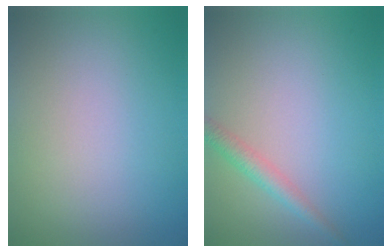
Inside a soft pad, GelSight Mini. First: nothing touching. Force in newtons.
{"total": 1.9, "press": 1.9, "slide": 0.0}